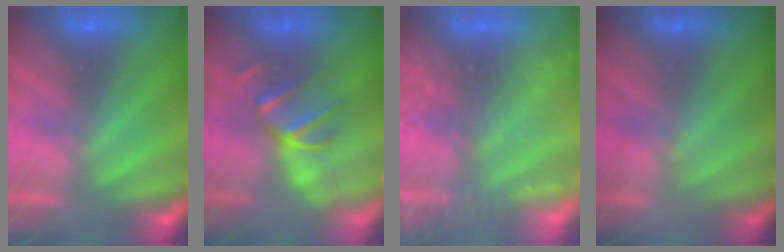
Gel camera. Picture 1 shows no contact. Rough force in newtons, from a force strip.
{"total": 2.9}
{"total": 5.8}
{"total": 1.7}